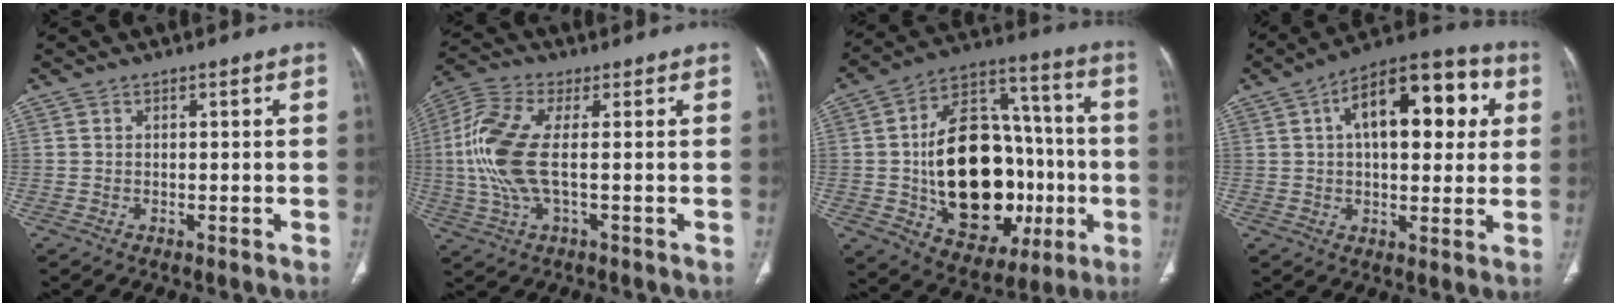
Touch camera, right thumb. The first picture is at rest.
{"total": 12.2, "force": [0.1, 4.4, 11.4], "torque": [-0.284, 0.010, -0.003]}
{"total": 29.6, "force": [-4.1, 18.8, 22.5], "torque": [-0.332, 0.029, -0.041]}
{"total": 19.1, "force": [4.9, 9.6, 15.7], "torque": [-0.191, 0.022, 0.063]}